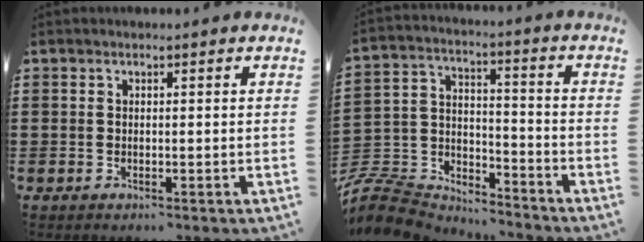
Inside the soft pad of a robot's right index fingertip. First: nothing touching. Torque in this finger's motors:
{"motor_torque": [-1.71, 0.43, -1.05, -0.21]}